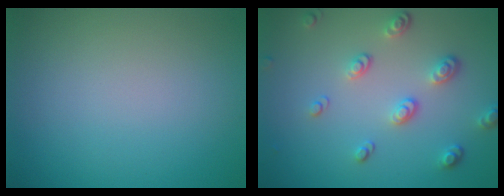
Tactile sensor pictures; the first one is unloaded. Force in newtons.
{"total": 3.2, "press": 2.6, "slide": 1.9}